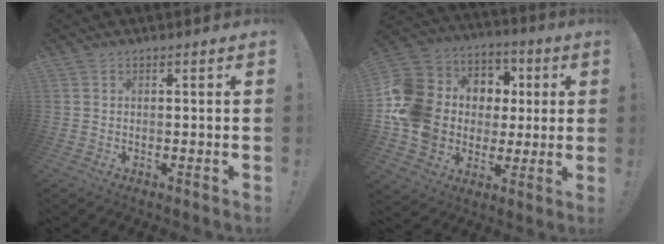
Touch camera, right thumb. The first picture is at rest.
{"total": 17.9, "force": [0.5, 15.8, 8.4], "torque": [-0.141, 0.007, 0.047]}